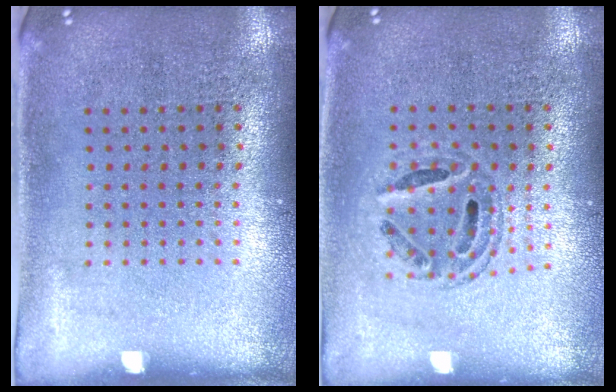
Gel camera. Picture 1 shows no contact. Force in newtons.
{"total": 0.7, "press": 0.7, "slide": 0.2}